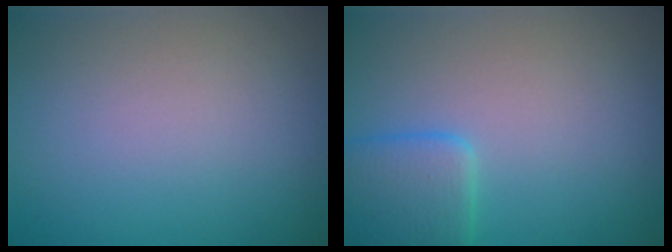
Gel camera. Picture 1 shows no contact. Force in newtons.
{"total": 3.6, "press": 3.6, "slide": 0.3}